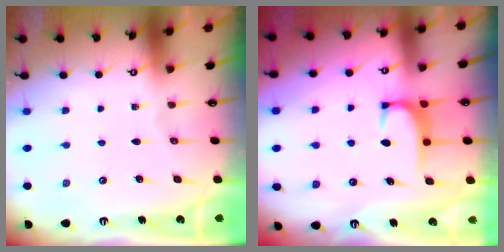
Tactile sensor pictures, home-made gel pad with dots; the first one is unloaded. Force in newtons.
{"total": 1.9, "press": 1.9, "slide": 0.5}